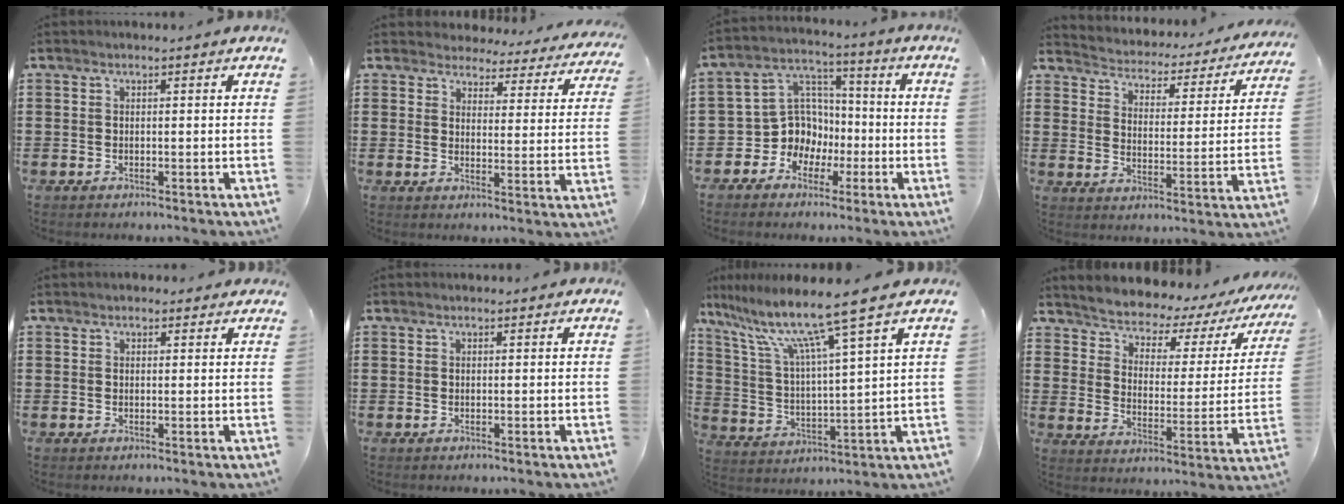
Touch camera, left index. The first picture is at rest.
{"total": 4.0, "force": [3.9, 0.7, 0.2], "torque": [-0.021, -0.030, 0.064]}
{"total": 8.9, "force": [-2.1, 8.2, 2.4], "torque": [-0.085, 0.006, -0.037]}
{"total": 2.5, "force": [2.5, 0.3, 0.0], "torque": [-0.020, -0.029, 0.031]}
{"total": 1.6, "force": [1.4, 0.7, 0.3], "torque": [0.000, 0.002, 0.026]}
{"total": 0.5, "force": [0.4, 0.3, 0.1], "torque": [-0.004, 0.003, 0.009]}
{"total": 11.0, "force": [8.2, -0.3, 7.3], "torque": [-0.172, -0.042, 0.131]}
{"total": 3.6, "force": [3.5, 0.7, 0.5], "torque": [-0.035, -0.042, 0.049]}